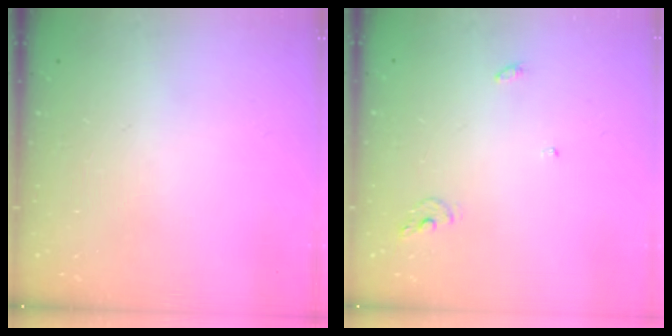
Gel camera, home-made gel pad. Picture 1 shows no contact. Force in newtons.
{"total": 5.2, "press": 5.2, "slide": 0.4}